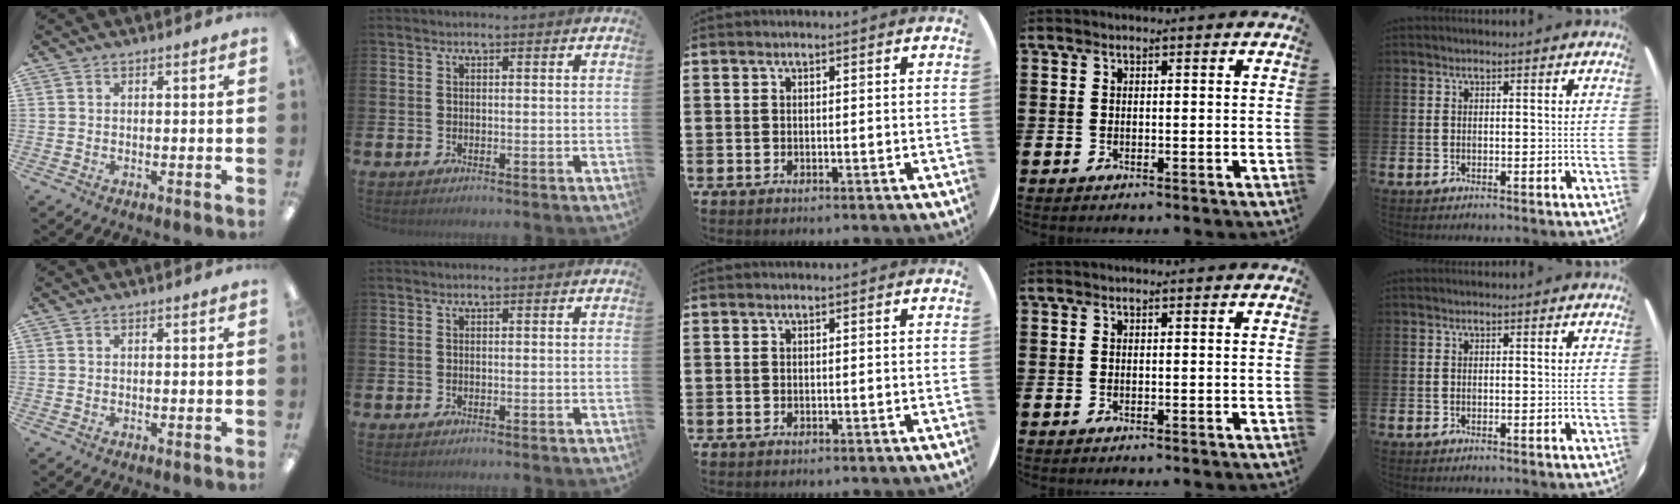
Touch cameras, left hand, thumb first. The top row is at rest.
{}